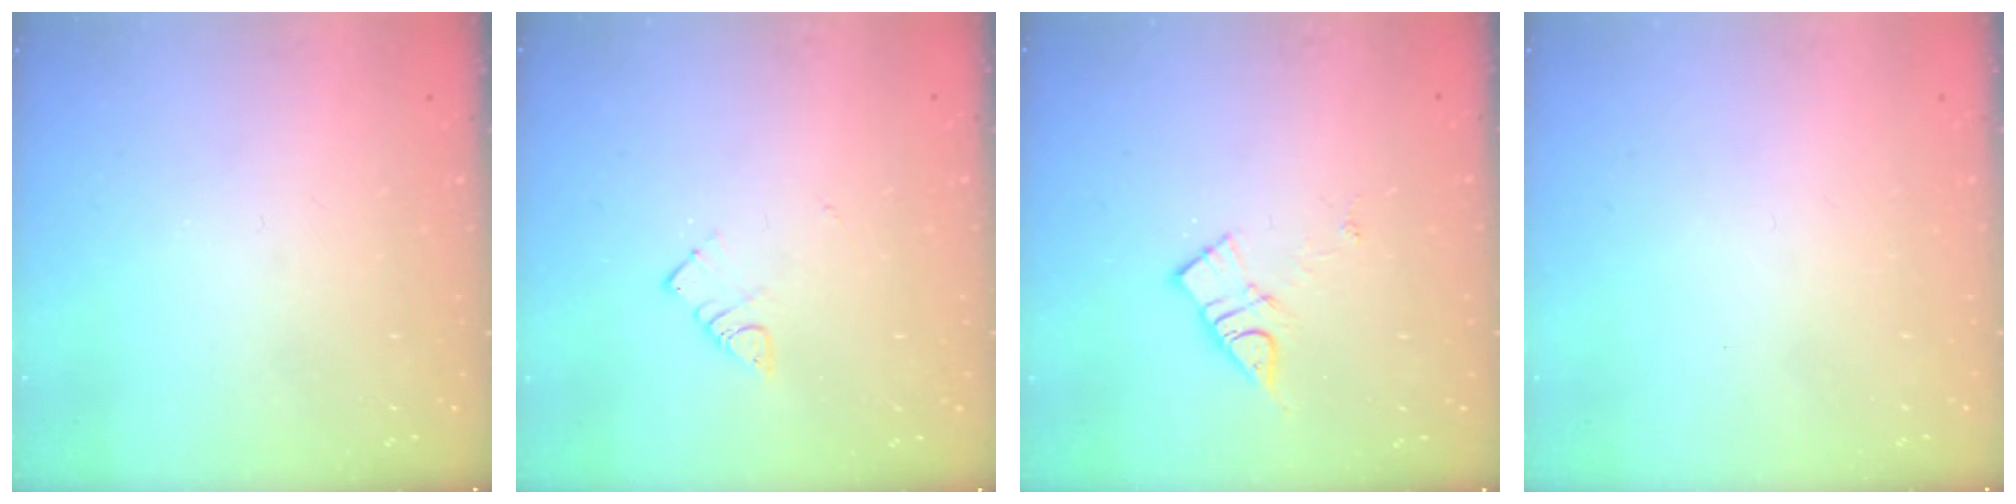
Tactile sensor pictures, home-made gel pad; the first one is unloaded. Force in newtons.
{"total": 3.2, "press": 3.2, "slide": 0.2}
{"total": 7.9, "press": 7.9, "slide": 0.4}
{"total": 1.7, "press": 1.7, "slide": 0.1}